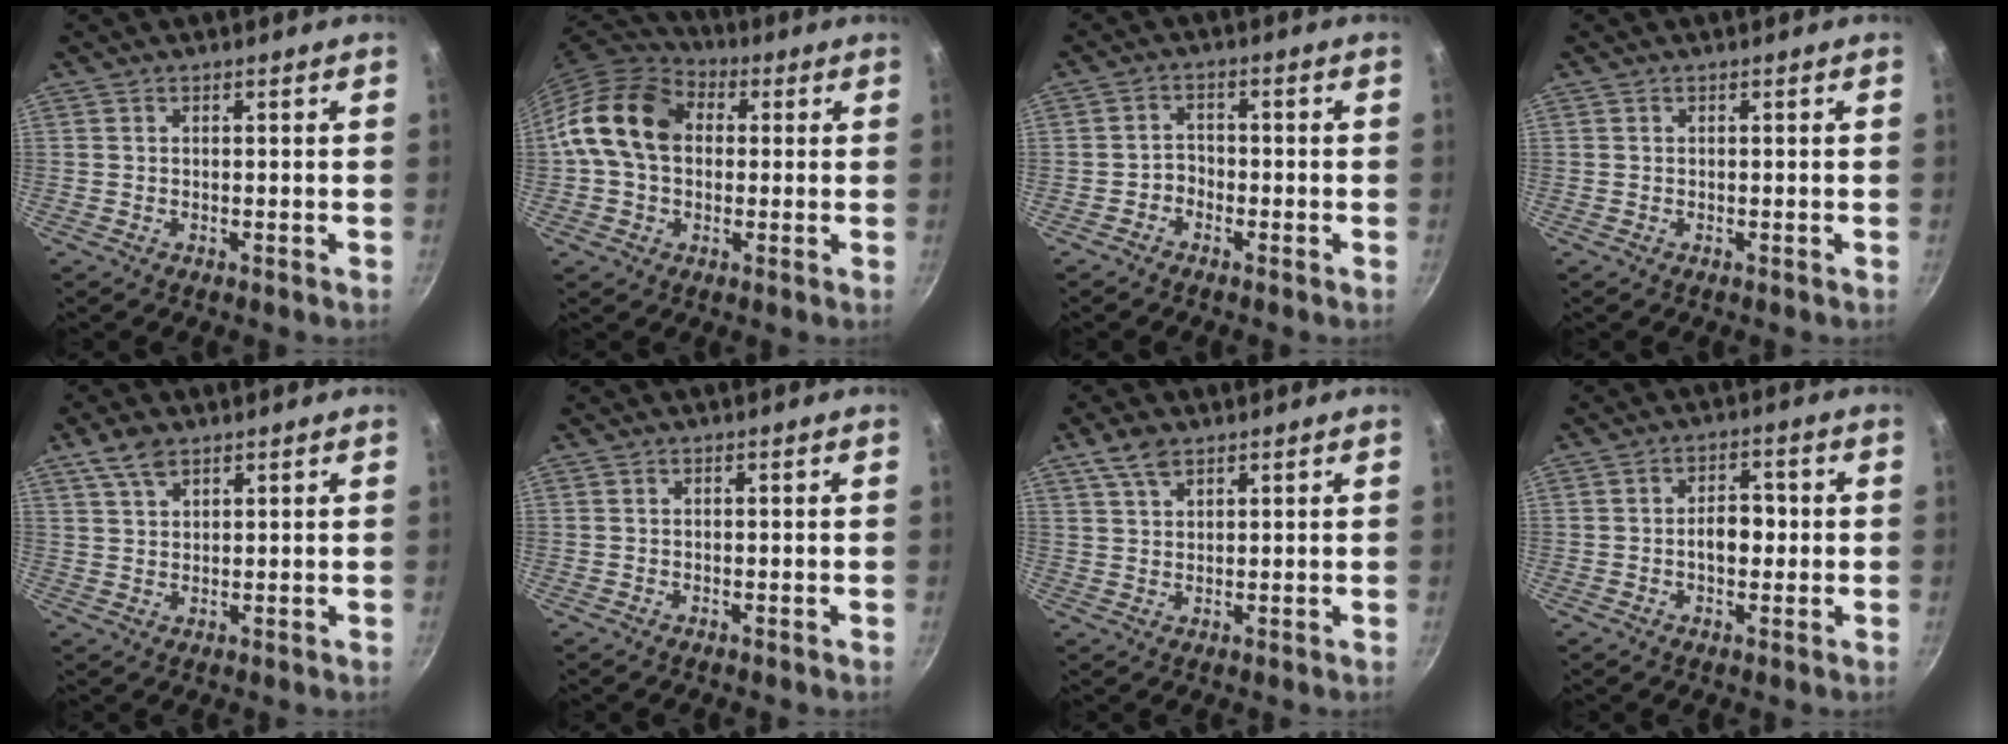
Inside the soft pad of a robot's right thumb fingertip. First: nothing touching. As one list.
[{"total": 15.0, "force": [1.4, 11.3, 9.8], "torque": [-0.152, 0.028, 0.008]}, {"total": 2.4, "force": [-1.4, 1.8, 0.8], "torque": [0.002, 0.019, -0.029]}, {"total": 0.0}, {"total": 5.0, "force": [3.3, 2.5, 2.9], "torque": [-0.048, -0.009, 0.063]}, {"total": 0.0}, {"total": 4.9, "force": [3.2, 2.4, 2.8], "torque": [-0.046, -0.008, 0.061]}, {"total": 5.5, "force": [-0.4, 3.6, 4.2], "torque": [-0.035, 0.014, -0.009]}]